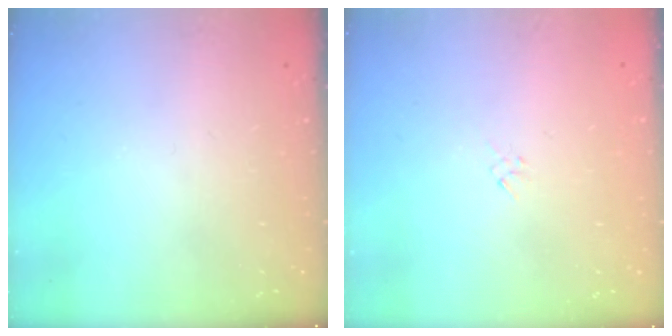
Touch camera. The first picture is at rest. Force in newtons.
{"total": 1.3, "press": 1.3, "slide": 0.4}